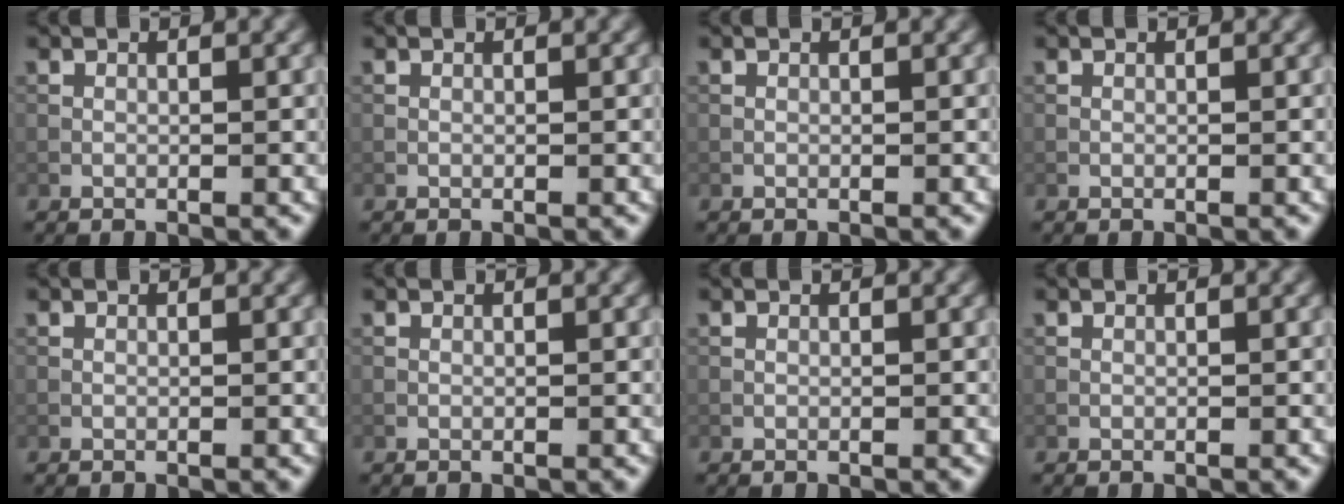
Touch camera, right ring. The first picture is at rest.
{"total": 0.0}
{"total": 0.0}
{"total": 0.0}
{"total": 0.0}
{"total": 0.0}
{"total": 0.0}
{"total": 0.0}